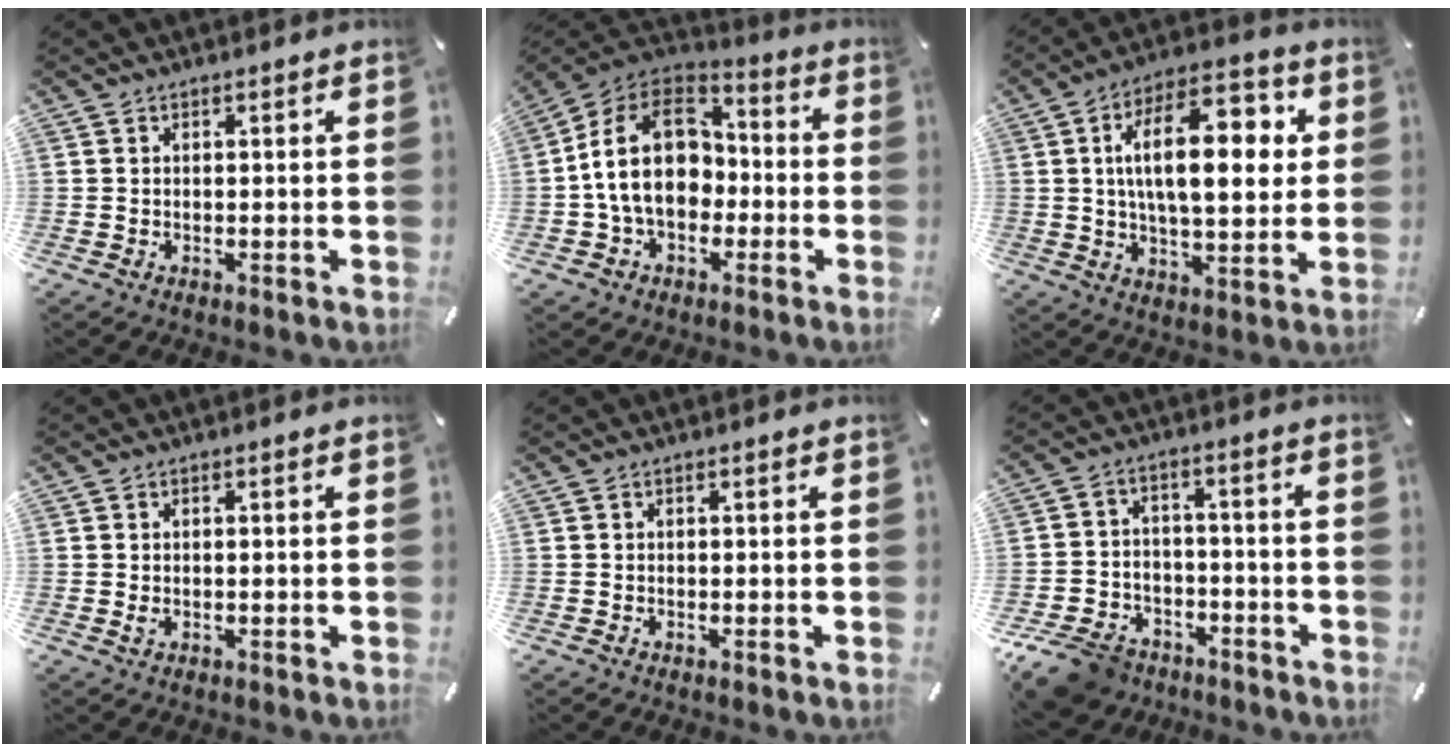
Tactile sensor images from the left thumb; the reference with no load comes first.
{"total": 17.9, "force": [-1.5, 13.5, 11.6], "torque": [-0.232, 0.026, -0.027]}
{"total": 18.4, "force": [4.2, 8.9, 15.5], "torque": [-0.247, -0.002, 0.061]}
{"total": 1.1, "force": [-0.1, 0.6, 0.9], "torque": [-0.018, 0.000, -0.002]}
{"total": 0.0}
{"total": 11.0, "force": [-8.3, 6.5, 3.3], "torque": [-0.058, 0.060, -0.151]}